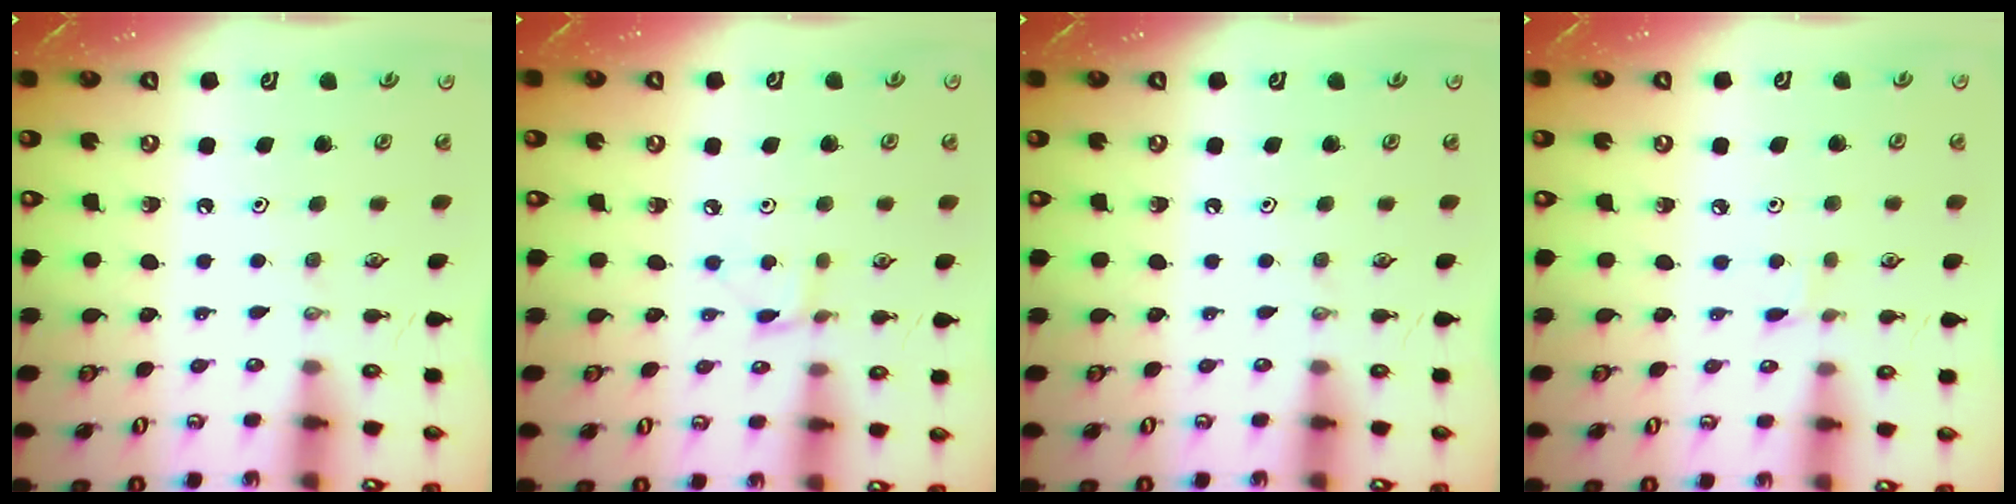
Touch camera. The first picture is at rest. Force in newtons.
{"total": 2.0, "press": 2.0, "slide": 0.1}
{"total": 0.0}
{"total": 2.3, "press": 2.3, "slide": 0.3}